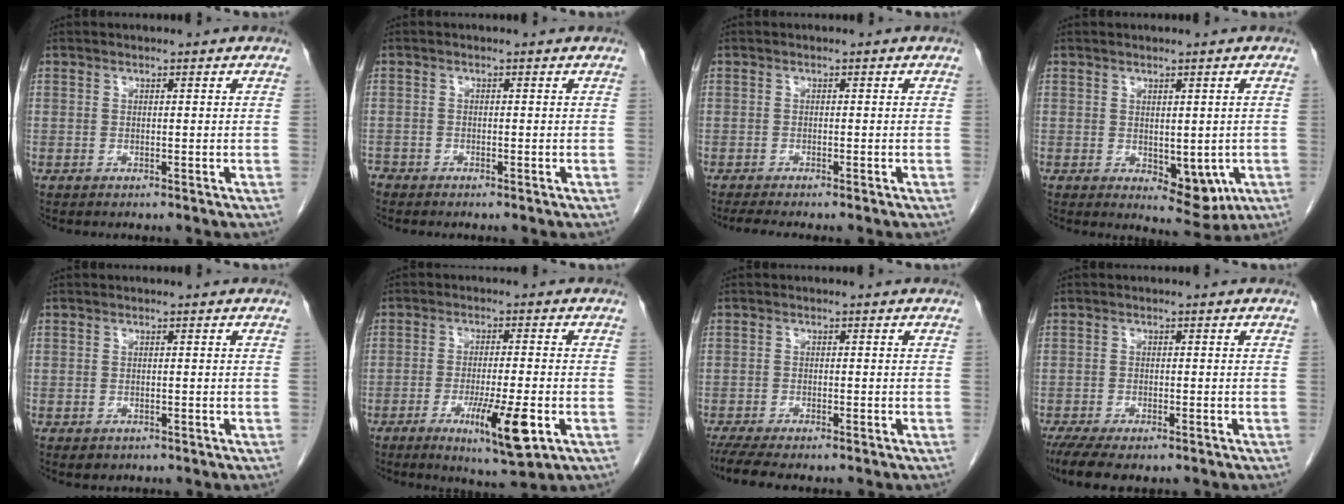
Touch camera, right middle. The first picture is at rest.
{"total": 1.1, "force": [-1.0, 0.4, 0.2], "torque": [0.005, 0.002, -0.018]}
{"total": 3.1, "force": [-2.6, 0.1, 1.7], "torque": [-0.028, -0.007, -0.040]}
{"total": 5.9, "force": [-1.4, 2.9, 5.0], "torque": [-0.055, -0.013, -0.005]}
{"total": 1.3, "force": [-0.6, 1.0, 0.6], "torque": [-0.011, 0.001, -0.001]}
{"total": 9.4, "force": [-3.7, 0.8, 8.6], "torque": [-0.143, -0.021, -0.054]}
{"total": 5.8, "force": [-4.6, 1.1, 3.4], "torque": [-0.059, -0.011, -0.074]}
{"total": 7.7, "force": [-5.5, 2.6, 4.8], "torque": [-0.080, -0.017, -0.086]}